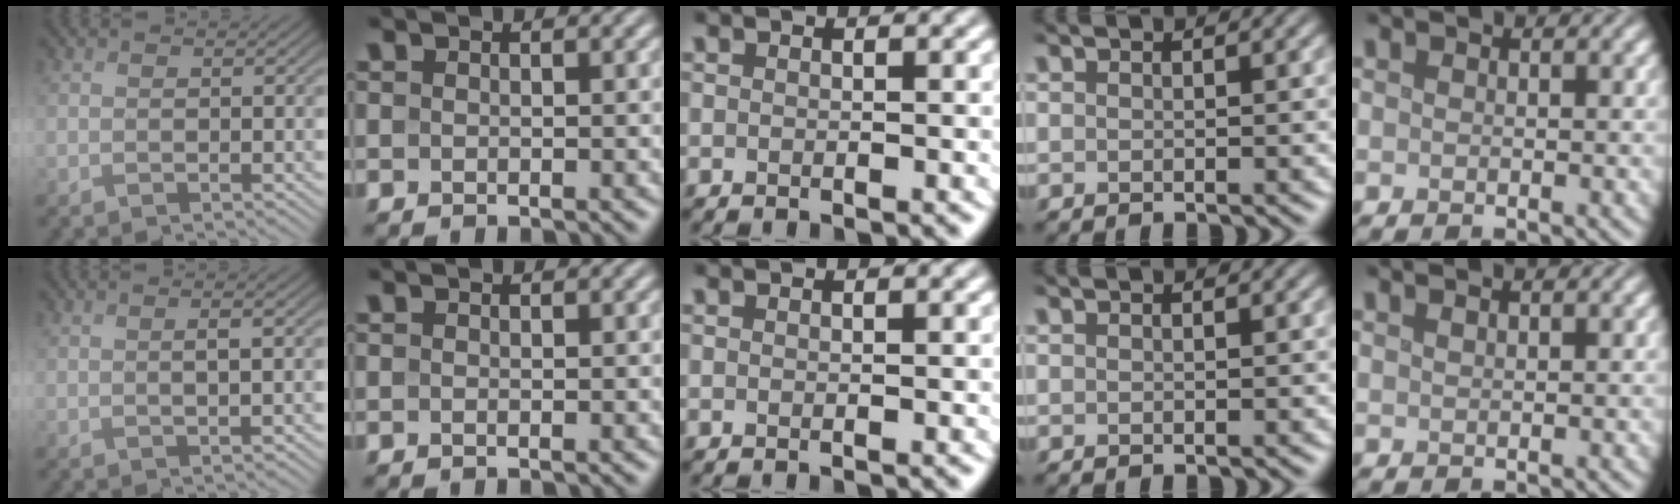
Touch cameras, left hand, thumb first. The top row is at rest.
{"thumb": {"total": 1.9, "force": [0.8, 0.0, 1.7], "torque": [-0.031, 0.005, 0.018]}, "little": {"total": 1.2, "force": [0.9, 0.4, 0.7], "torque": [-0.002, 0.000, 0.006]}}